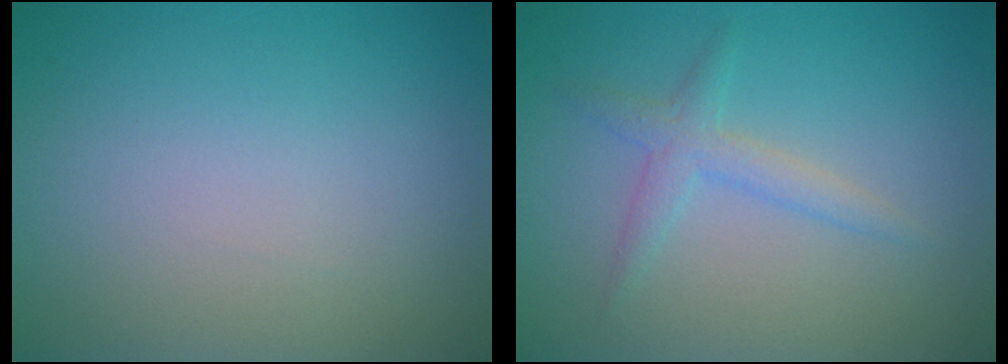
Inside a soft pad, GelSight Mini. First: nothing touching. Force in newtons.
{"total": 1.9, "press": 1.9, "slide": 0.1}